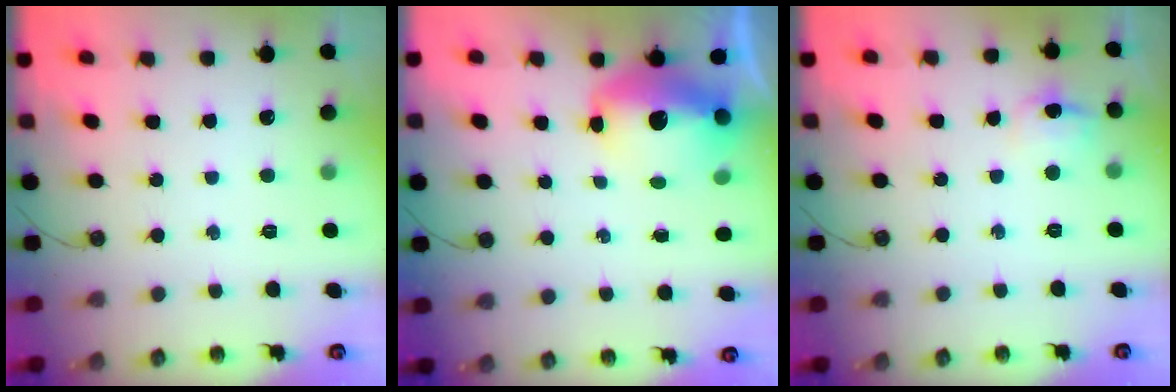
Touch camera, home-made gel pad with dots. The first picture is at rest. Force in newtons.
{"total": 13.7, "press": 13.7, "slide": 1.2}
{"total": 8.1, "press": 8.1, "slide": 0.8}